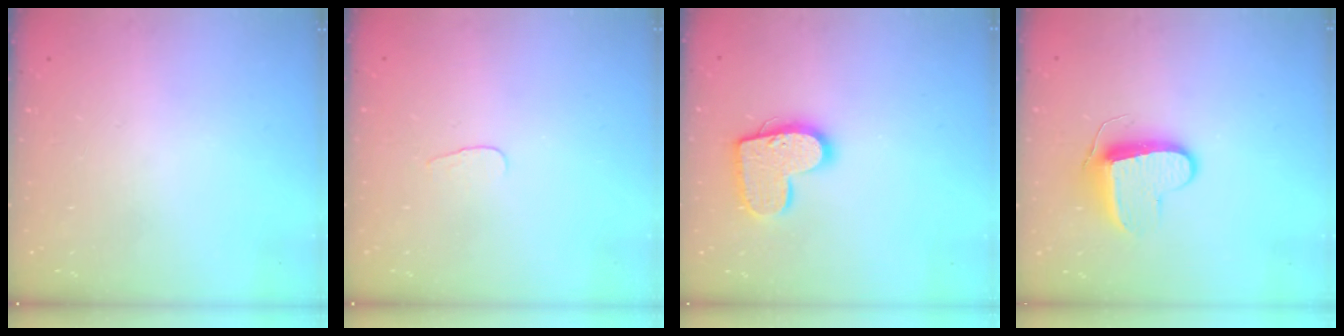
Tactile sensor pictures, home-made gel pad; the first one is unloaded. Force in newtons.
{"total": 2.8, "press": 2.8, "slide": 0.3}
{"total": 14.3, "press": 14.3, "slide": 0.8}
{"total": 9.6, "press": 9.6, "slide": 0.2}